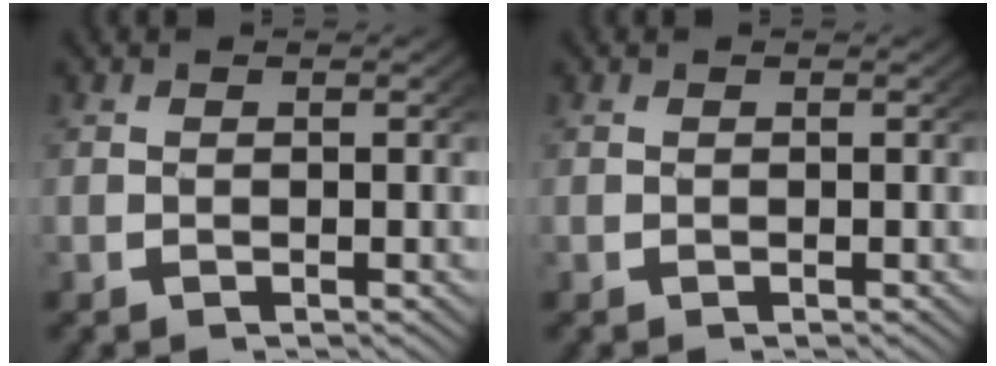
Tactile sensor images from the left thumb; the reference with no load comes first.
{"total": 0.0}